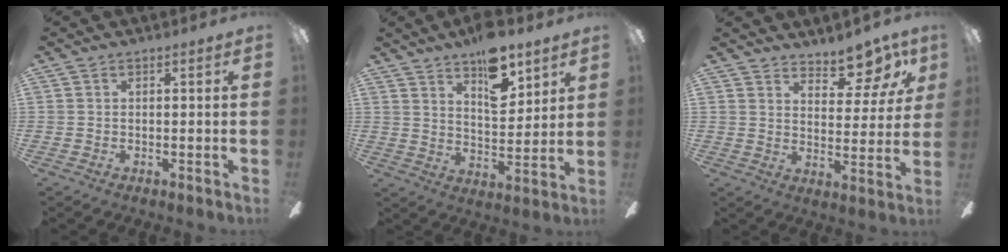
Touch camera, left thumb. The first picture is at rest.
{"total": 12.8, "force": [8.7, 5.6, 7.5], "torque": [-0.103, -0.046, 0.150]}
{"total": 10.4, "force": [8.3, 4.2, 4.5], "torque": [-0.053, -0.056, 0.147]}